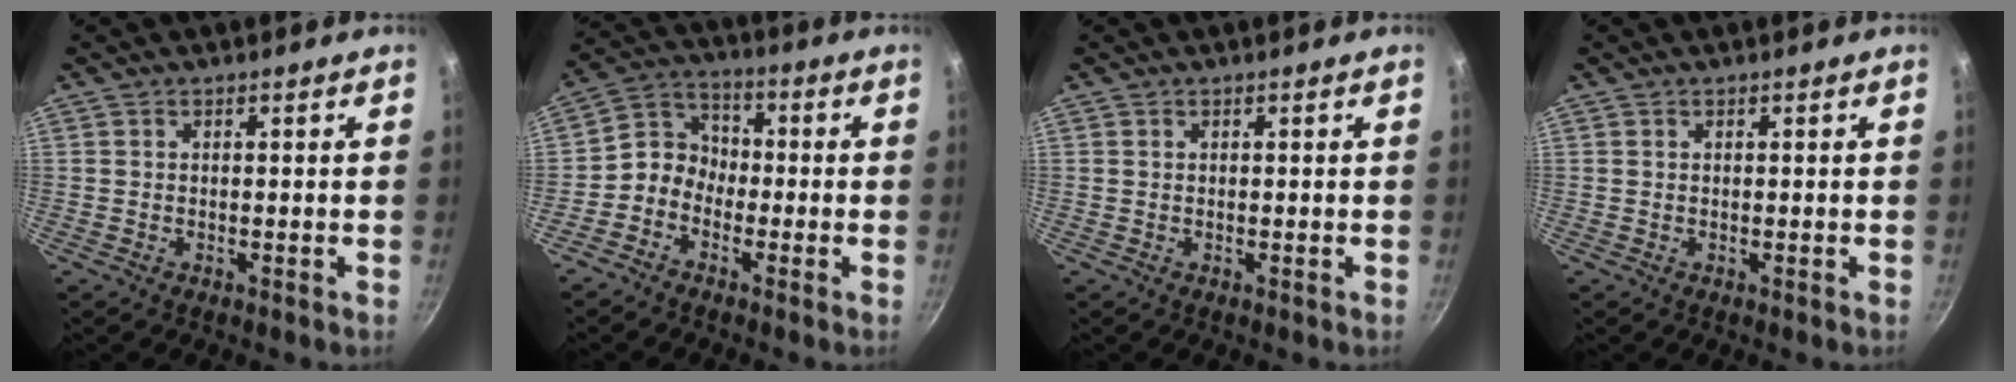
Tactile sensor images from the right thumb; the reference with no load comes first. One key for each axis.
{"total": 6.6, "fx": -2.7, "fy": 5.4, "fz": 2.7, "tx": -0.021, "ty": 0.041, "tz": -0.074}
{"total": 0.0}
{"total": 0.0}